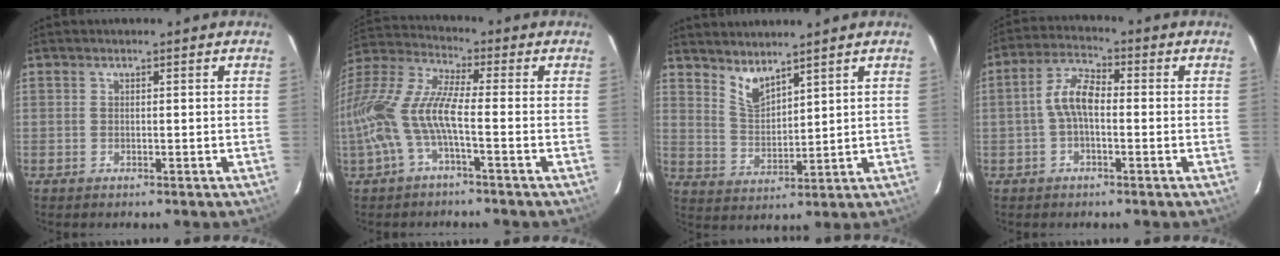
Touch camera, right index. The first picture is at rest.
{"total": 15.1, "force": [-3.9, 4.0, 14.0], "torque": [-0.289, -0.006, -0.083]}
{"total": 5.6, "force": [4.7, 1.5, 2.7], "torque": [-0.047, -0.007, 0.094]}
{"total": 6.0, "force": [-0.9, 2.7, 5.2], "torque": [-0.110, 0.021, -0.020]}